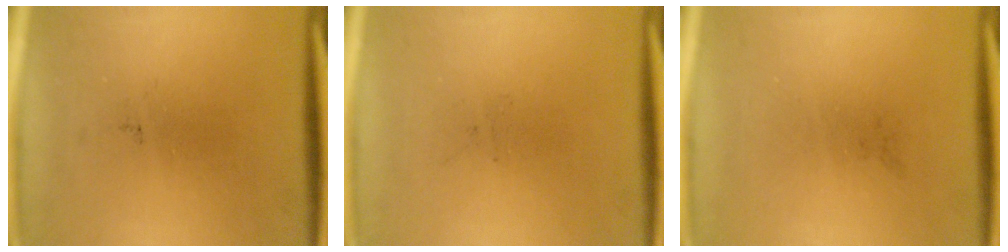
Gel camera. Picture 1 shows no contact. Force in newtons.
{"total": 0.0}
{"total": 0.0}